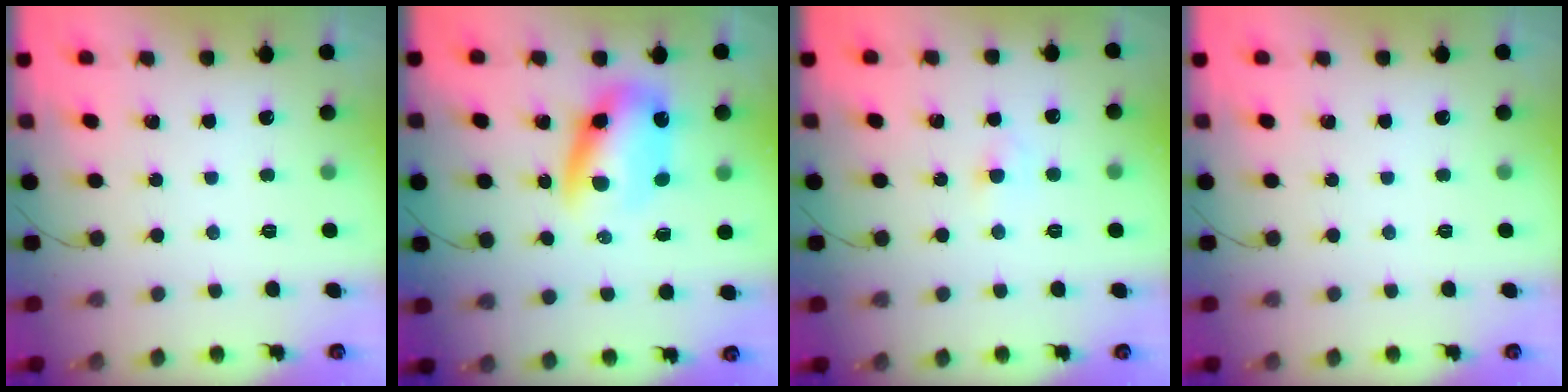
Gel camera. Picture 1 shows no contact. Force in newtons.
{"total": 8.5, "press": 8.4, "slide": 1.6}
{"total": 3.1, "press": 2.8, "slide": 1.2}
{"total": 0.0}